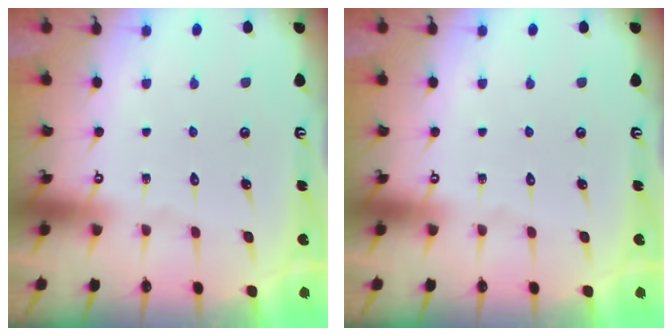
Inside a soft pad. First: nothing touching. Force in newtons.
{"total": 0.0}